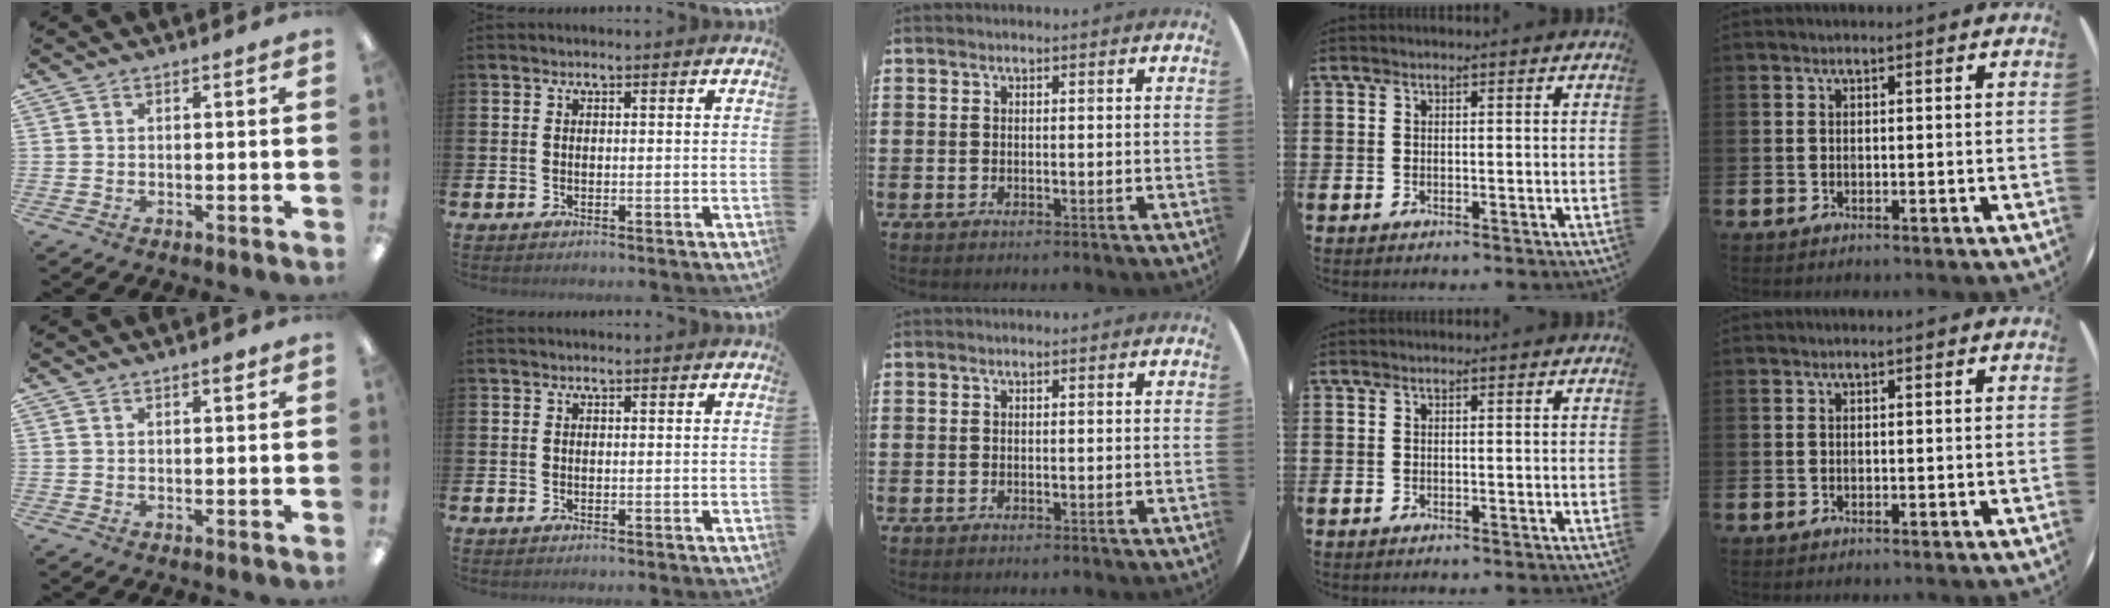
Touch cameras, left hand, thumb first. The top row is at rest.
{"thumb": {"total": 1.8, "force": [1.3, 0.5, 1.2], "torque": [-0.017, -0.001, 0.019]}}